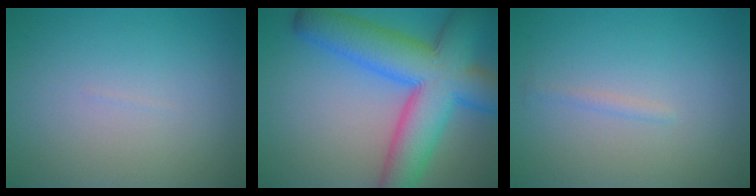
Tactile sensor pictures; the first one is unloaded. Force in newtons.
{"total": 11.8, "press": 11.8, "slide": 0.3}
{"total": 0.6, "press": 0.6, "slide": 0.0}